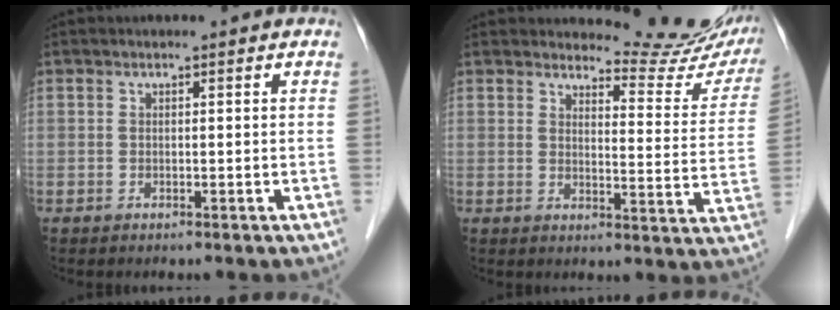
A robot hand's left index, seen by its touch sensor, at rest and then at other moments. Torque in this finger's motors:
{"motor_torque": [1.20, -0.94, 0.23, -0.01]}